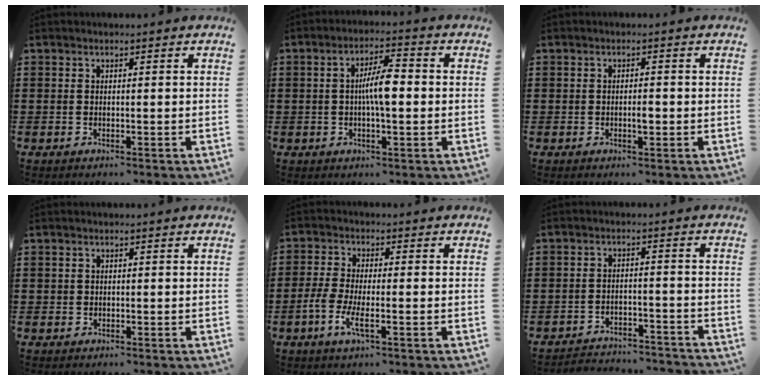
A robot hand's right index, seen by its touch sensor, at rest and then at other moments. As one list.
[{"total": 6.2, "force": [-0.1, 1.6, 6.0], "torque": [-0.107, 0.007, -0.004]}, {"total": 1.8, "force": [-0.4, 0.7, 1.7], "torque": [-0.032, 0.001, -0.007]}, {"total": 0.6, "force": [0.1, 0.5, 0.1], "torque": [-0.002, 0.005, 0.001]}, {"total": 4.8, "force": [-1.9, 1.5, 4.2], "torque": [-0.102, -0.007, -0.044]}, {"total": 3.3, "force": [-3.3, 0.3, 0.2], "torque": [-0.010, 0.002, -0.070]}]